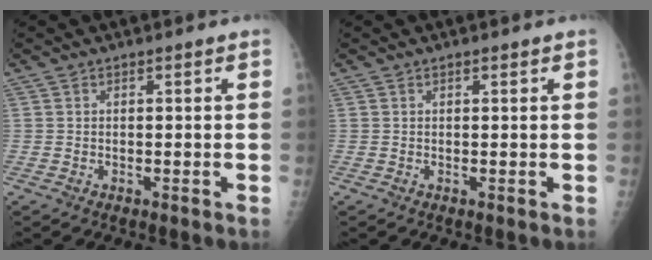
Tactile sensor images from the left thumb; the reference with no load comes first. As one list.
[{"total": 0.7, "force": [0.4, 0.3, 0.5], "torque": [-0.009, 0.000, 0.006]}]